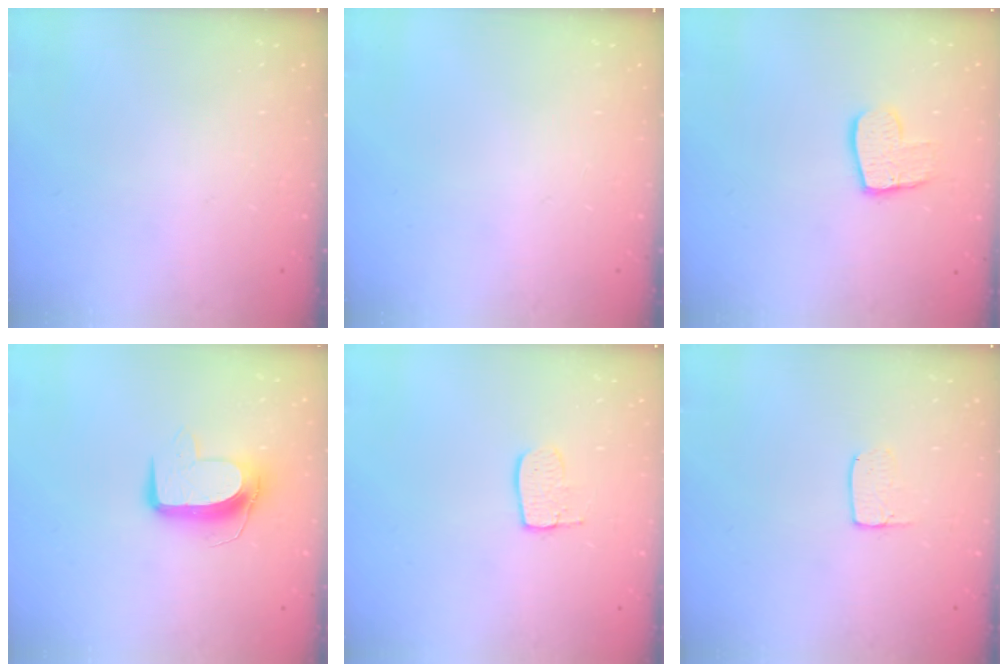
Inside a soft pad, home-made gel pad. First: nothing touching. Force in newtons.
{"total": 0.0}
{"total": 10.1, "press": 10.0, "slide": 0.7}
{"total": 10.5, "press": 10.5, "slide": 0.3}
{"total": 6.3, "press": 6.3, "slide": 0.4}
{"total": 3.6, "press": 3.5, "slide": 0.2}